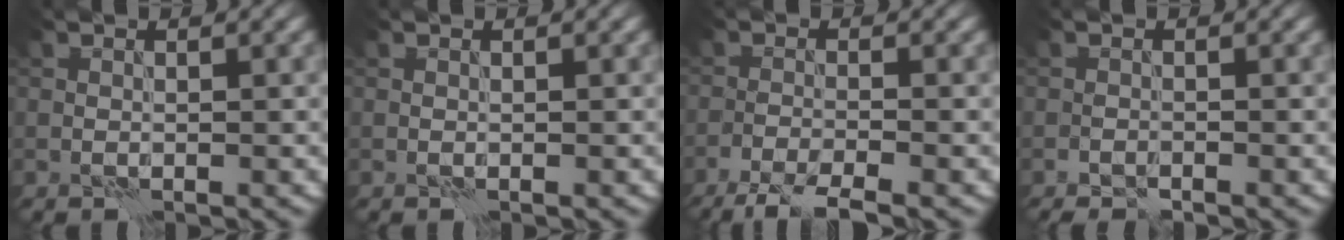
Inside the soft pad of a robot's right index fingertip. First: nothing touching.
{"total": 0.0}
{"total": 4.3, "force": [-3.4, 0.4, 2.6], "torque": [-0.045, -0.010, -0.069]}
{"total": 1.2, "force": [-1.1, 0.4, 0.6], "torque": [-0.014, 0.001, -0.022]}